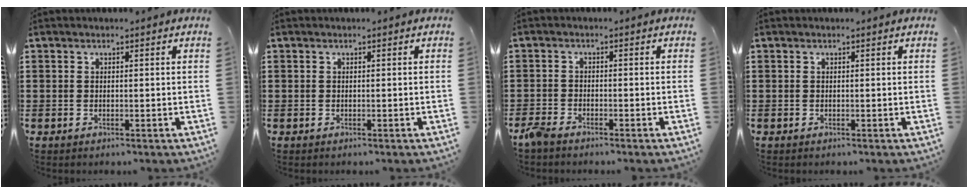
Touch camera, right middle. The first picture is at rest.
{"total": 0.0}
{"total": 2.1, "force": [-2.0, 0.3, 0.8], "torque": [-0.037, -0.004, -0.046]}
{"total": 0.0}